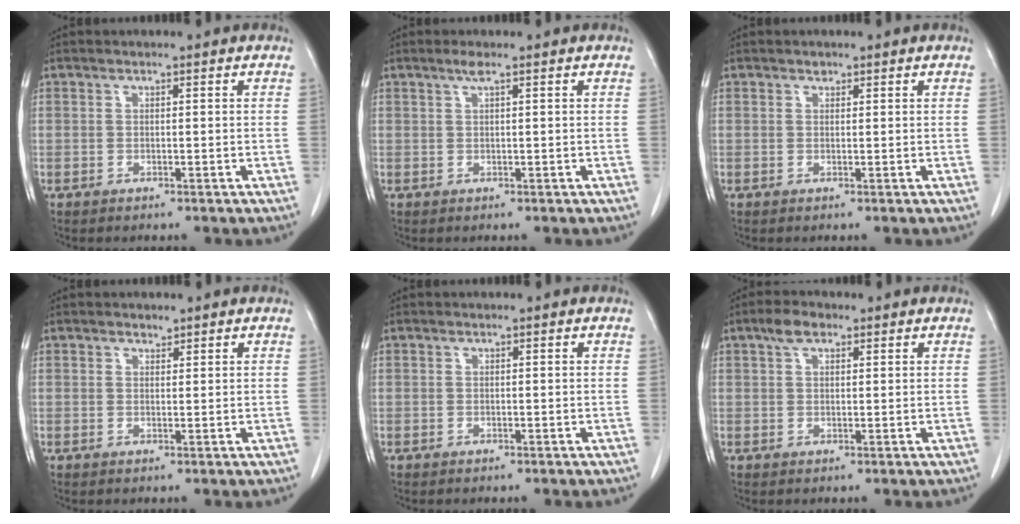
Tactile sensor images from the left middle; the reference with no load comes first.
{"total": 1.3, "force": [0.8, -0.2, 1.0], "torque": [-0.023, 0.005, 0.017]}
{"total": 0.6, "force": [0.5, 0.3, 0.1], "torque": [-0.004, -0.004, 0.006]}
{"total": 0.8, "force": [0.8, 0.3, 0.1], "torque": [-0.005, -0.007, 0.012]}
{"total": 0.0}
{"total": 3.1, "force": [1.9, 1.5, 1.9], "torque": [-0.040, 0.009, 0.036]}